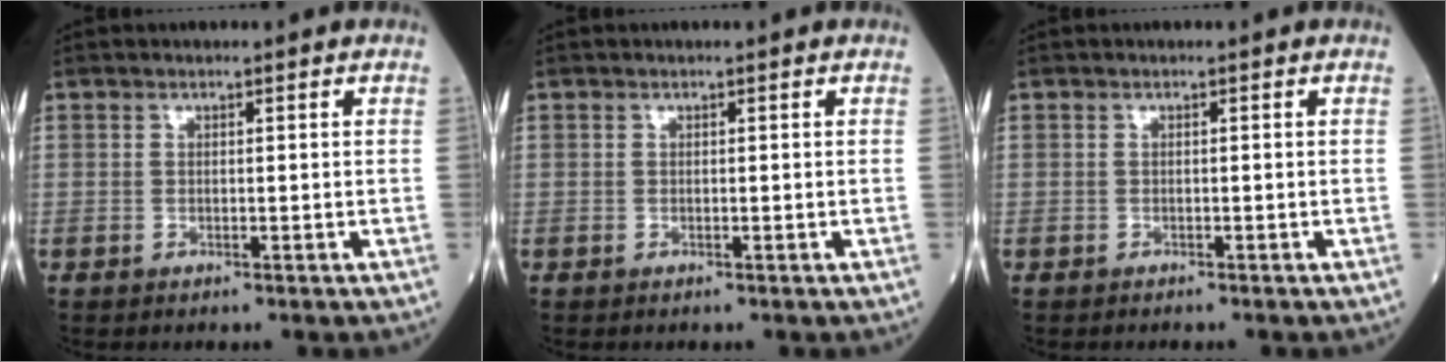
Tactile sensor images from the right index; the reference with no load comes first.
{"total": 0.0}
{"total": 0.0}